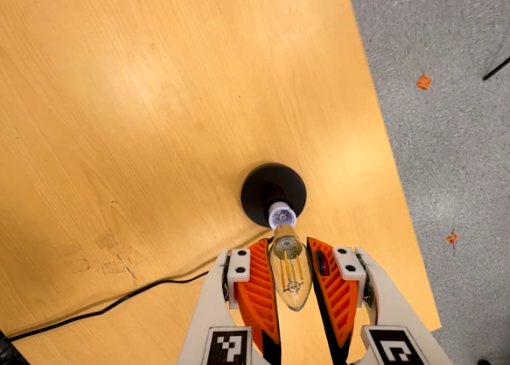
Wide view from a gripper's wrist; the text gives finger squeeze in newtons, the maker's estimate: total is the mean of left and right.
{"total": 11.7, "left": 12.1, "right": 11.4}